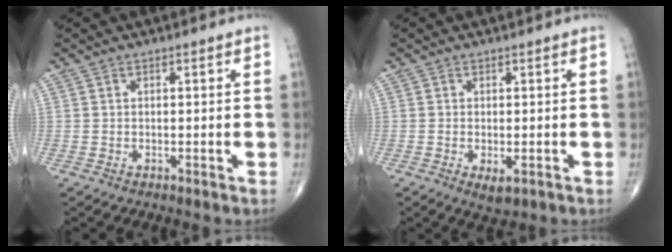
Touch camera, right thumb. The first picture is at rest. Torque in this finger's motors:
{"motor_torque": [-0.43, 0.04, 0.08, 0.34, -0.04]}